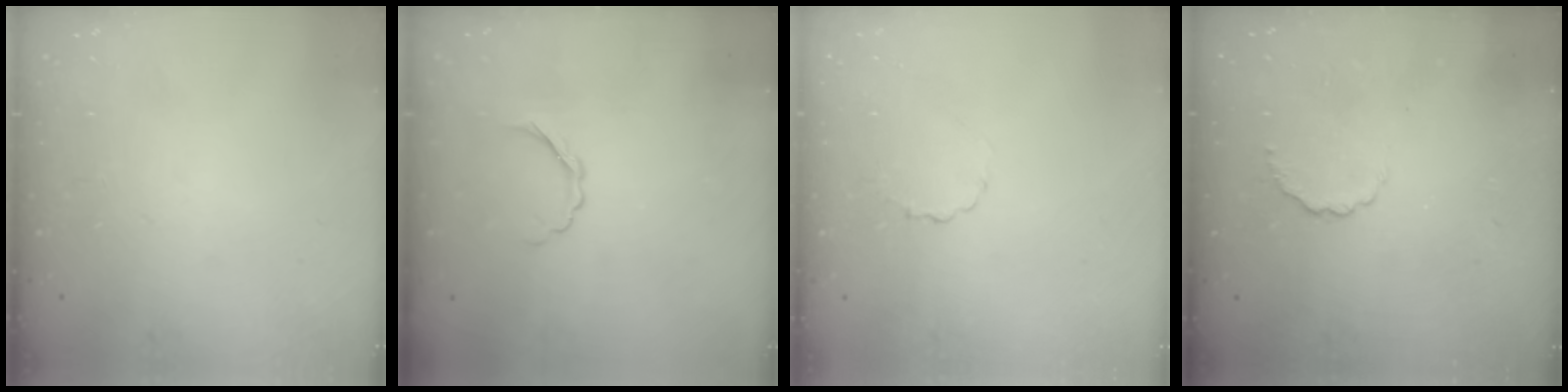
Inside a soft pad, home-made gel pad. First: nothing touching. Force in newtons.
{"total": 2.7, "press": 2.6, "slide": 0.8}
{"total": 2.1, "press": 1.9, "slide": 0.9}
{"total": 3.3, "press": 3.0, "slide": 1.1}